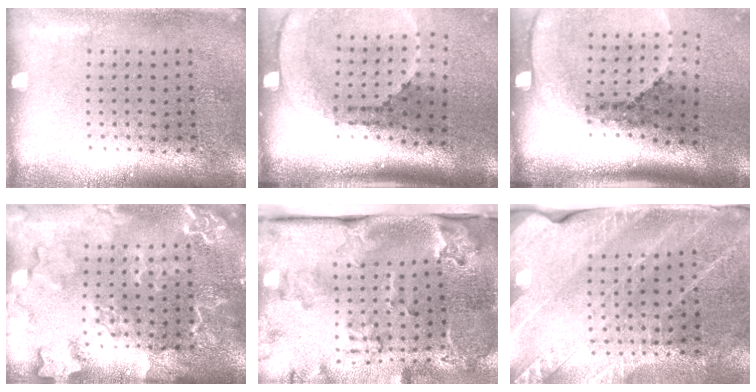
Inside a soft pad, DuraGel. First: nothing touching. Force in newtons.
{"total": 2.6, "press": 1.8, "slide": 1.8}
{"total": 2.7, "press": 1.9, "slide": 2.0}
{"total": 2.6, "press": 2.6, "slide": 0.3}
{"total": 4.0, "press": 2.7, "slide": 3.0}
{"total": 2.7, "press": 2.6, "slide": 0.7}